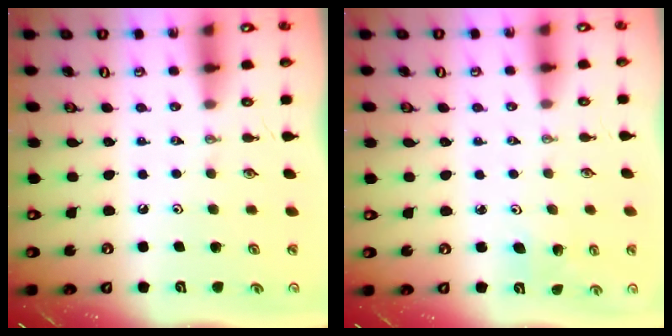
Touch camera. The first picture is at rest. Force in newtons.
{"total": 3.8, "press": 3.7, "slide": 0.9}